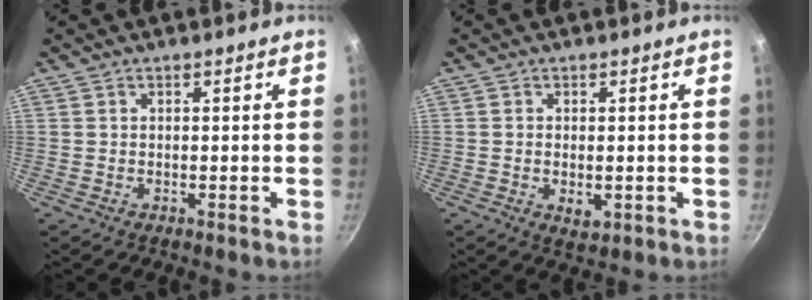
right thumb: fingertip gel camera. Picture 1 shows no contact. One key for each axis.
{"total": 3.2, "fx": -0.5, "fy": 1.9, "fz": 2.5, "tx": -0.040, "ty": -0.009, "tz": -0.005}